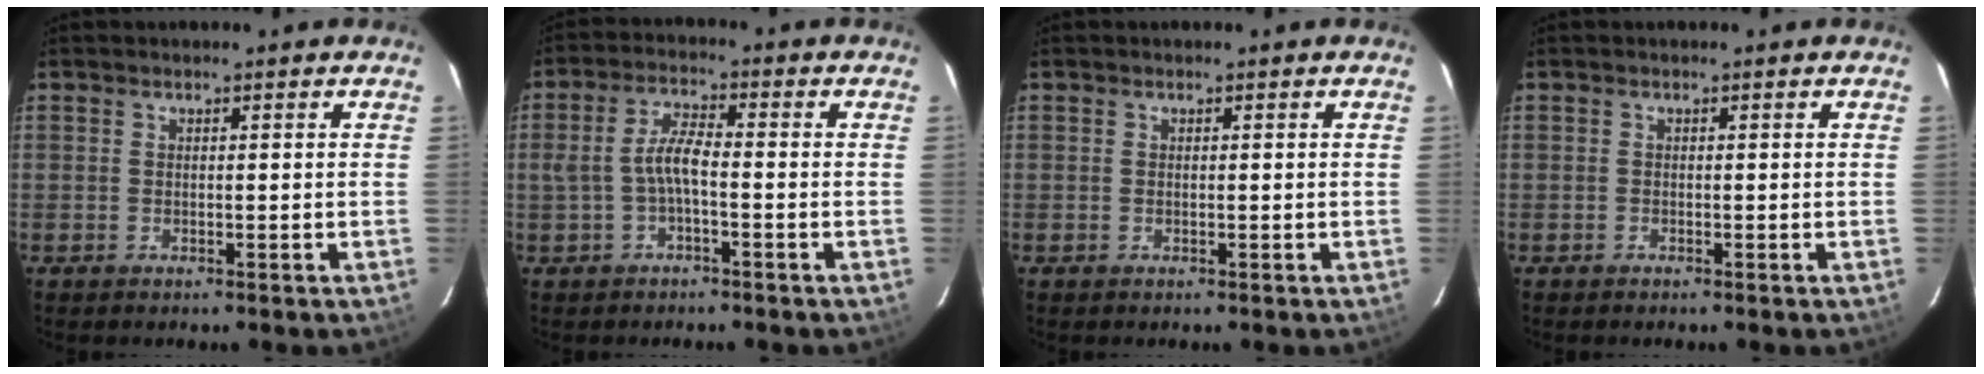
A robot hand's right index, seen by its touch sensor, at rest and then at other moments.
{"total": 4.7, "force": [-1.4, 1.2, 4.3], "torque": [-0.093, 0.011, -0.026]}
{"total": 0.0}
{"total": 0.0}